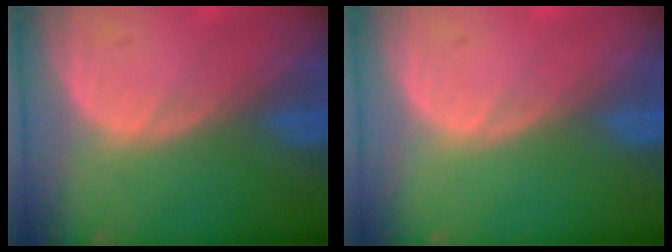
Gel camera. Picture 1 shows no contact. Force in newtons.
{"total": 0.0}